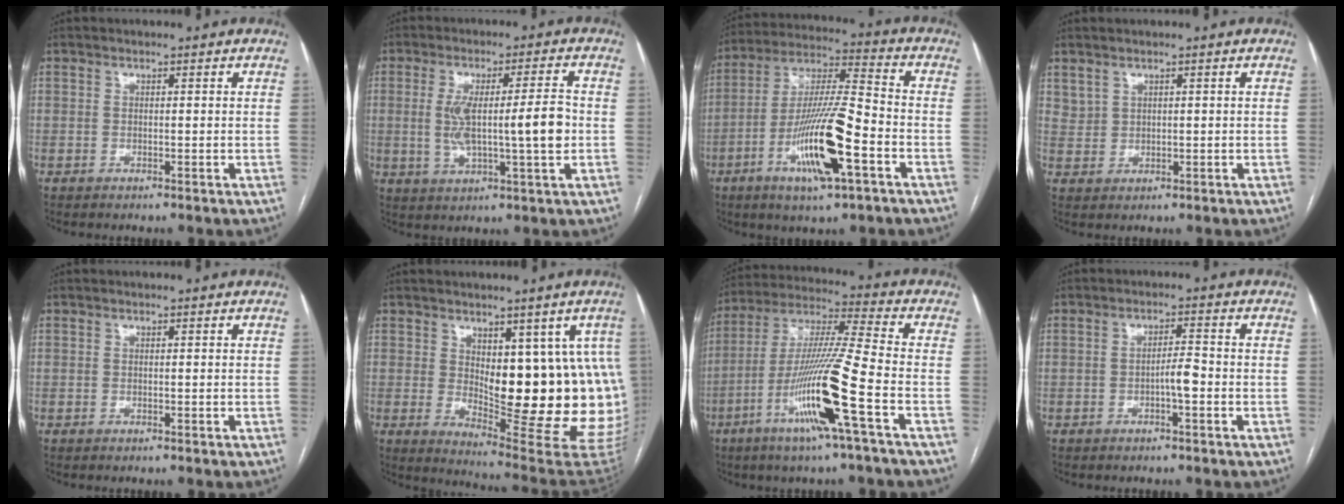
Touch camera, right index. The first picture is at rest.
{"total": 10.3, "force": [-0.4, 1.2, 10.2], "torque": [-0.183, 0.011, -0.004]}
{"total": 16.2, "force": [-6.3, 1.9, 14.8], "torque": [-0.288, -0.009, -0.111]}
{"total": 1.9, "force": [1.4, 1.3, 0.4], "torque": [-0.007, 0.004, 0.030]}
{"total": 0.0}
{"total": 17.6, "force": [1.9, 6.2, 16.4], "torque": [-0.166, -0.012, 0.042]}
{"total": 16.7, "force": [-6.7, -1.1, 15.3], "torque": [-0.308, -0.016, -0.129]}
{"total": 2.9, "force": [-1.1, 0.3, 2.6], "torque": [-0.040, 0.004, -0.019]}